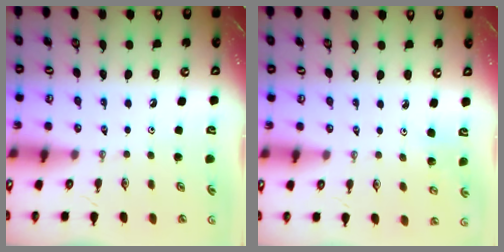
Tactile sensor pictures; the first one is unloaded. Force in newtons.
{"total": 2.3, "press": 2.3, "slide": 0.2}